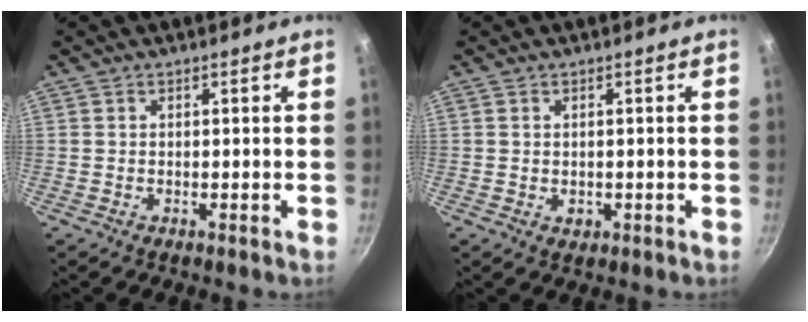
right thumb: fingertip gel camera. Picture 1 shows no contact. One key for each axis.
{"total": 1.5, "fx": -0.2, "fy": 1.2, "fz": 0.9, "tx": -0.011, "ty": -0.001, "tz": 0.000}